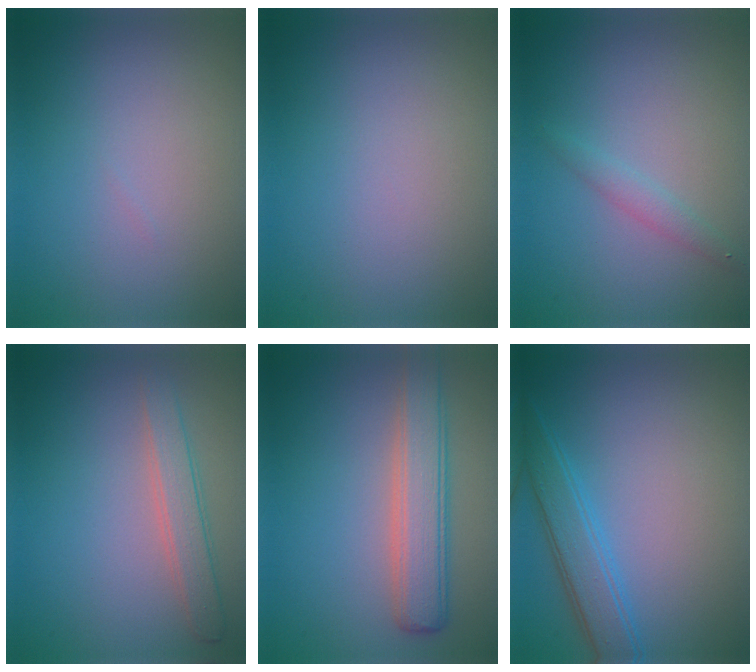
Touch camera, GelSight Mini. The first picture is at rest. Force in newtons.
{"total": 0.0}
{"total": 1.3, "press": 1.3, "slide": 0.0}
{"total": 2.5, "press": 2.4, "slide": 0.1}
{"total": 4.5, "press": 4.5, "slide": 0.3}
{"total": 3.4, "press": 3.4, "slide": 0.2}